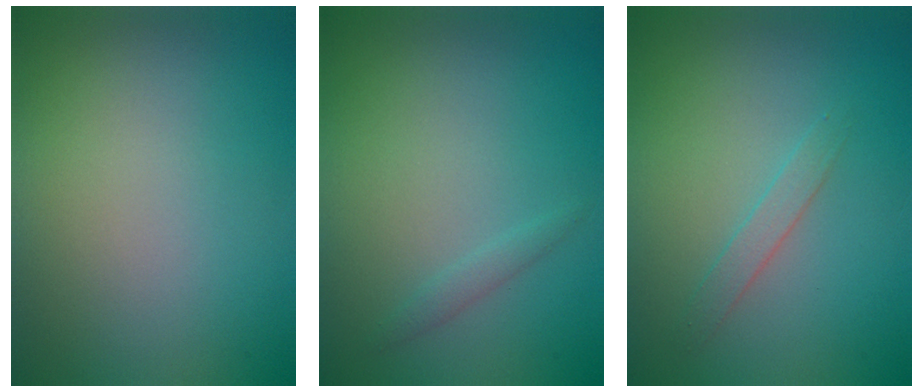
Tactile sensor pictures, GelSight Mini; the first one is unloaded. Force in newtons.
{"total": 0.8, "press": 0.8, "slide": 0.0}
{"total": 1.3, "press": 1.3, "slide": 0.1}